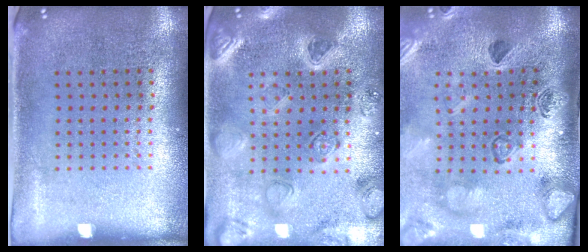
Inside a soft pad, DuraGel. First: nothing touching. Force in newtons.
{"total": 2.3, "press": 2.3, "slide": 0.3}
{"total": 2.7, "press": 2.5, "slide": 1.0}